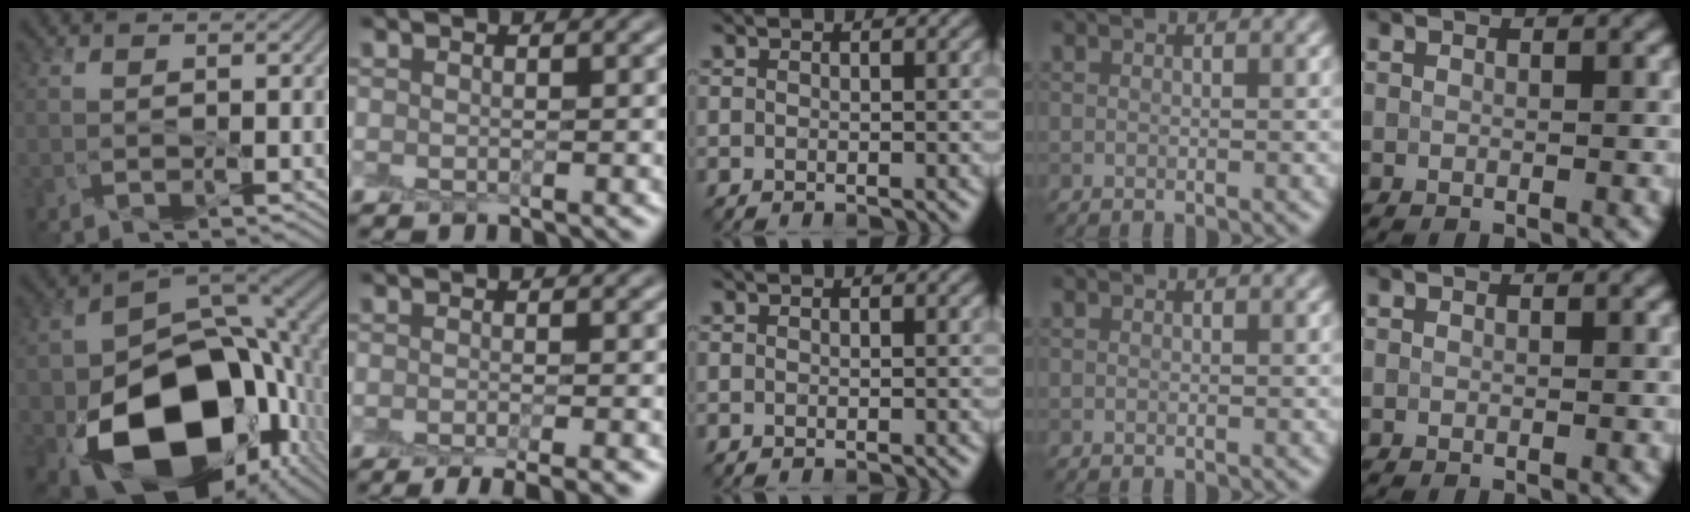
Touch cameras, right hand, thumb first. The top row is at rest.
{"thumb": {"total": 19.2, "force": [-4.8, 14.2, 12.1], "torque": [-0.226, -0.056, -0.043]}, "index": {"total": 4.9, "force": [-3.2, 1.3, 3.5], "torque": [-0.029, -0.006, -0.045]}}